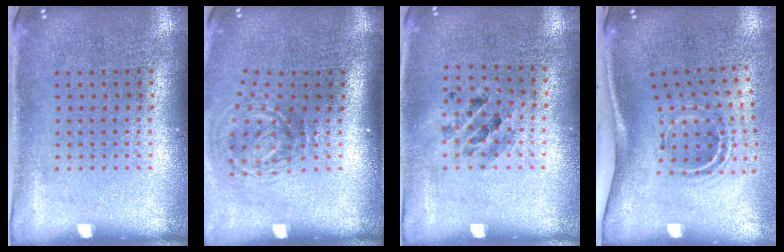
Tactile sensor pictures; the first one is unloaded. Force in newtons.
{"total": 2.1, "press": 1.3, "slide": 1.7}
{"total": 0.9, "press": 0.9, "slide": 0.2}
{"total": 2.1, "press": 1.2, "slide": 1.8}